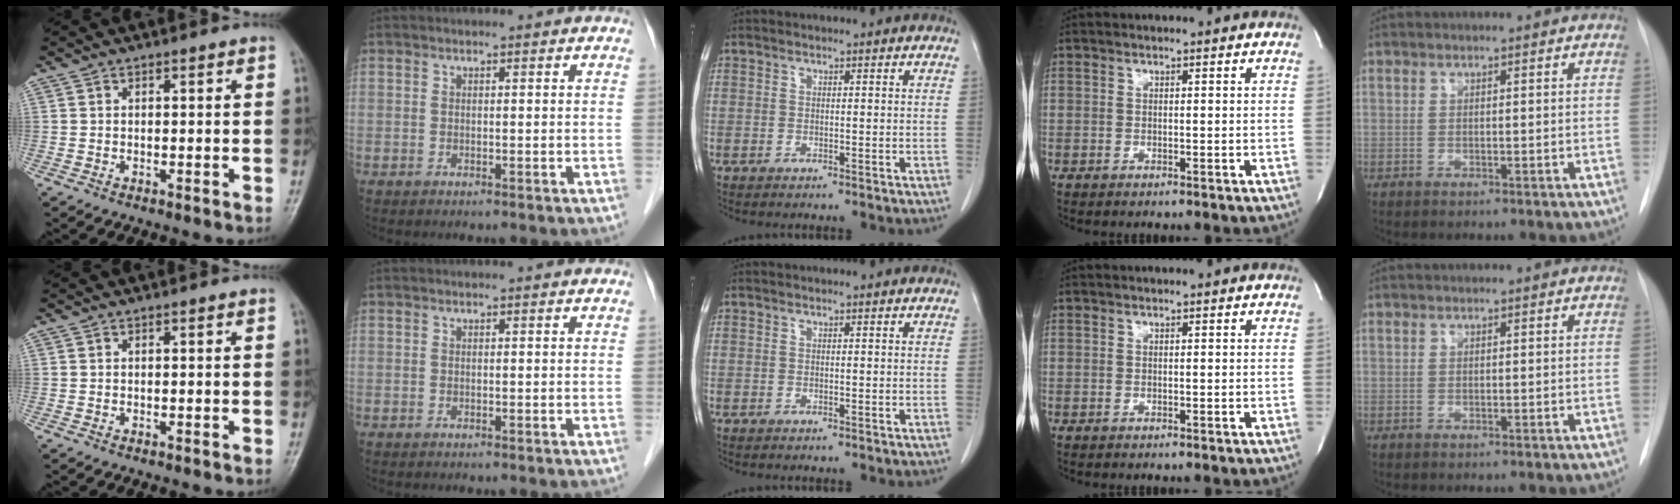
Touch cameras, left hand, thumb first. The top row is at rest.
{}